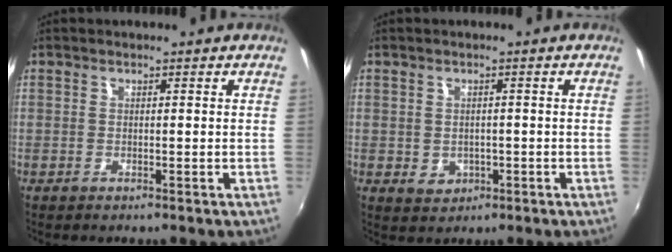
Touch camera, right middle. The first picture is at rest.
{"total": 3.0, "force": [-0.5, 2.7, 1.3], "torque": [-0.025, 0.000, -0.002]}